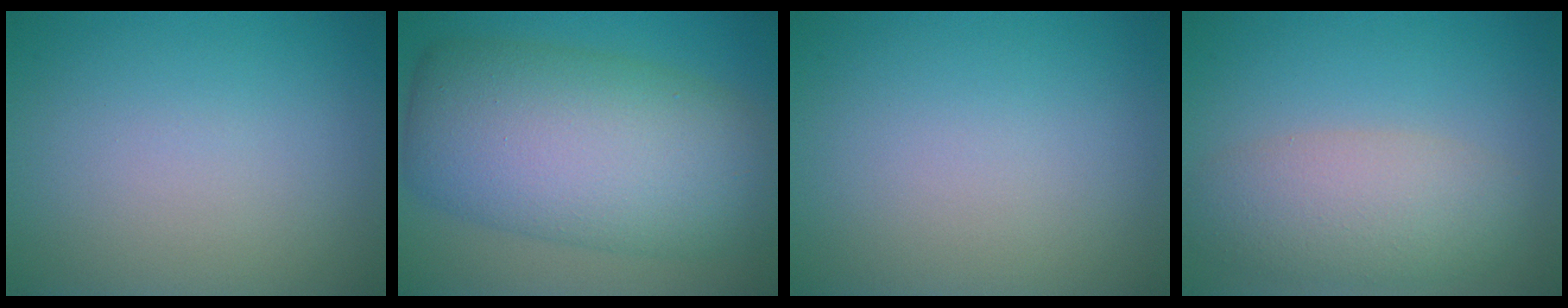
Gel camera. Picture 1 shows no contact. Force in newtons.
{"total": 12.5, "press": 12.5, "slide": 0.4}
{"total": 0.0}
{"total": 5.0, "press": 5.0, "slide": 0.3}